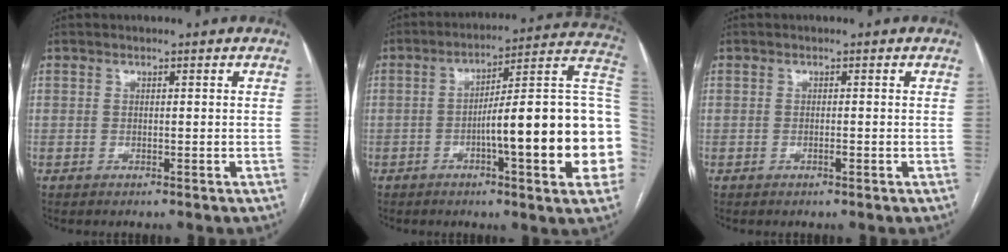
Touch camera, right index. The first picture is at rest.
{"total": 22.1, "force": [-3.7, 2.8, 21.7], "torque": [-0.212, 0.034, -0.043]}
{"total": 0.7, "force": [-0.3, 0.1, 0.6], "torque": [-0.015, -0.001, -0.006]}